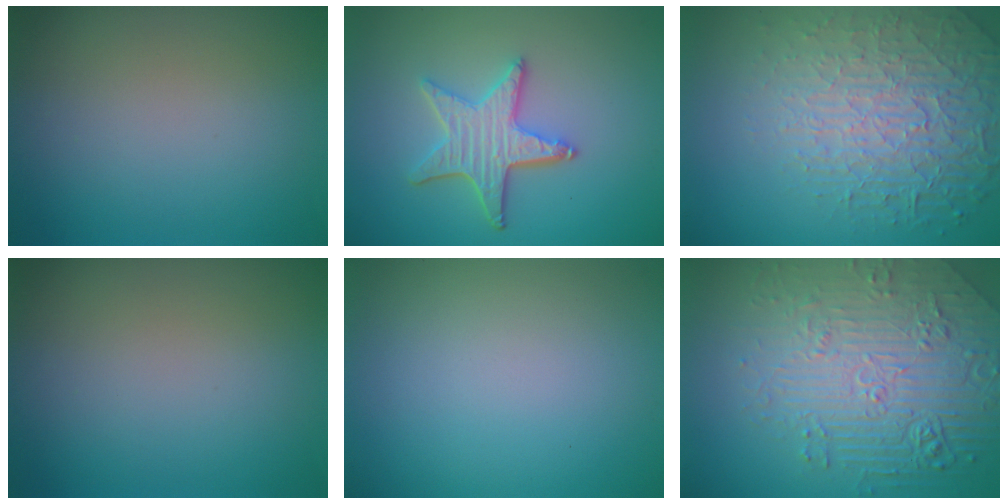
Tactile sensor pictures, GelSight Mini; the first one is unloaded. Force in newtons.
{"total": 4.3, "press": 3.7, "slide": 2.3}
{"total": 7.6, "press": 5.5, "slide": 5.2}
{"total": 0.0}
{"total": 0.0}
{"total": 7.6, "press": 6.0, "slide": 4.7}